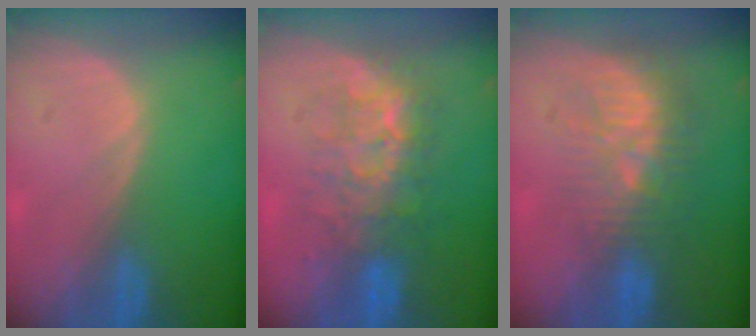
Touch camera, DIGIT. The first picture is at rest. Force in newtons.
{"total": 7.7, "press": 7.6, "slide": 1.4}
{"total": 9.3, "press": 8.5, "slide": 3.6}